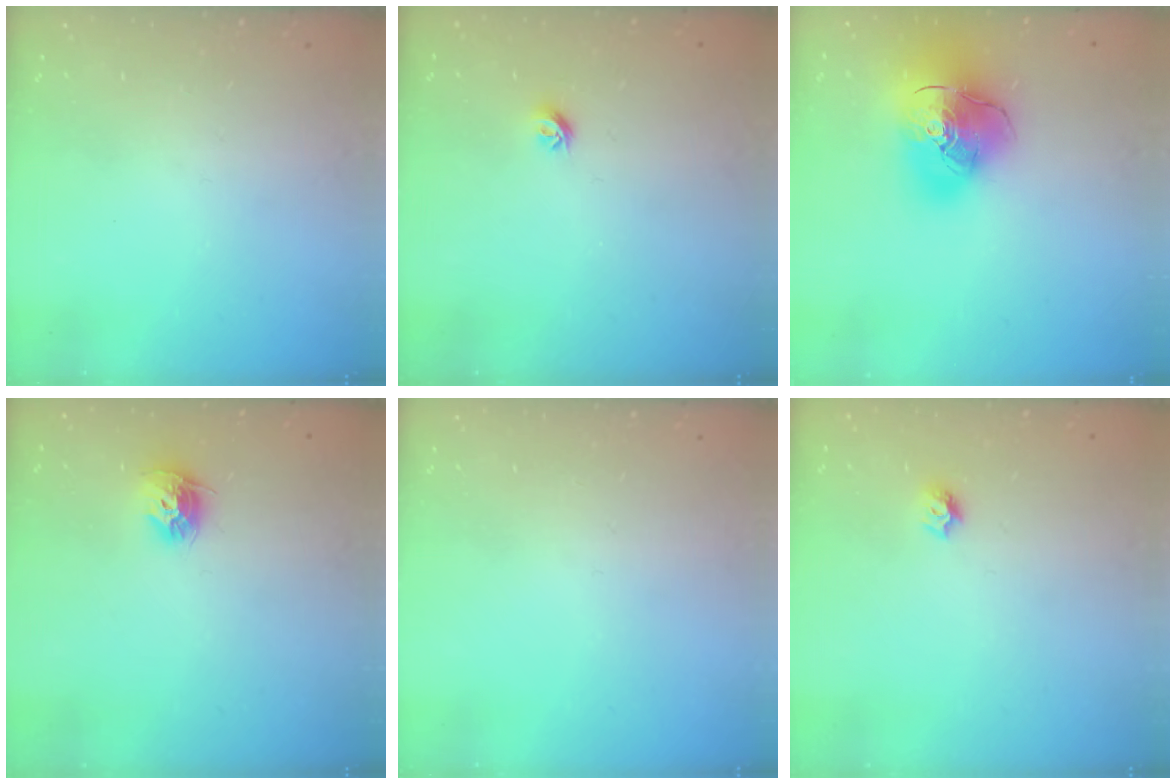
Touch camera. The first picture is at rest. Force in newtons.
{"total": 5.4, "press": 5.3, "slide": 0.9}
{"total": 22.5, "press": 22.3, "slide": 3.4}
{"total": 9.4, "press": 9.4, "slide": 0.6}
{"total": 0.0}
{"total": 5.6, "press": 5.6, "slide": 0.7}